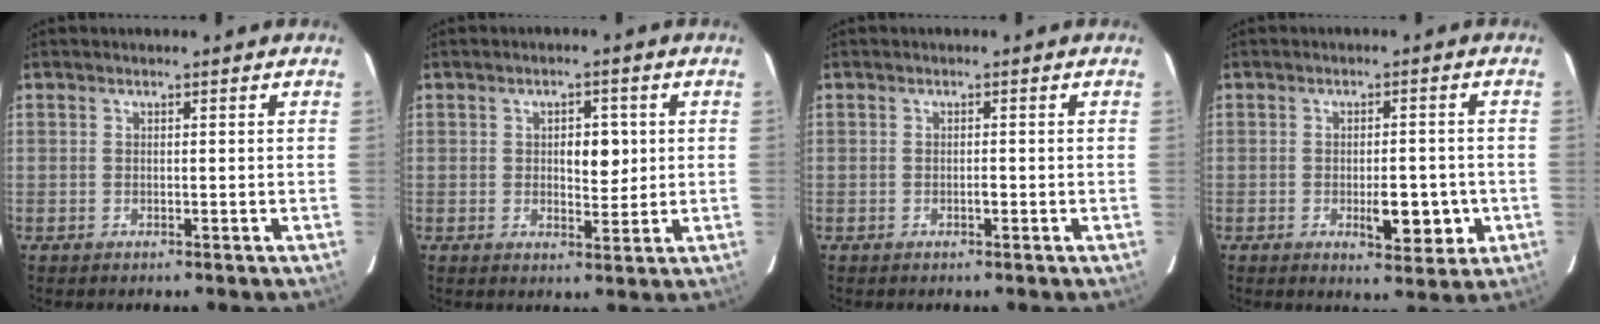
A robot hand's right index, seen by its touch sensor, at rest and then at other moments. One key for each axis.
{"total": 4.4, "fx": 0.7, "fy": 2.3, "fz": 3.8, "tx": -0.051, "ty": 0.002, "tz": 0.014}
{"total": 0.7, "fx": -0.3, "fy": 0.2, "fz": 0.6, "tx": -0.012, "ty": 0.001, "tz": -0.004}
{"total": 6.3, "fx": -1.7, "fy": 2.4, "fz": 5.6, "tx": -0.074, "ty": -0.003, "tz": -0.014}